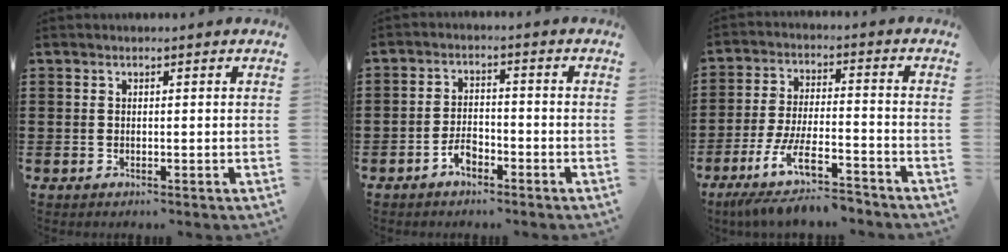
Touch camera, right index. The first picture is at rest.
{"total": 3.4, "force": [-2.4, 1.4, 2.1], "torque": [-0.051, 0.002, -0.050]}
{"total": 9.9, "force": [-7.4, 2.0, 6.3], "torque": [-0.129, 0.005, -0.142]}